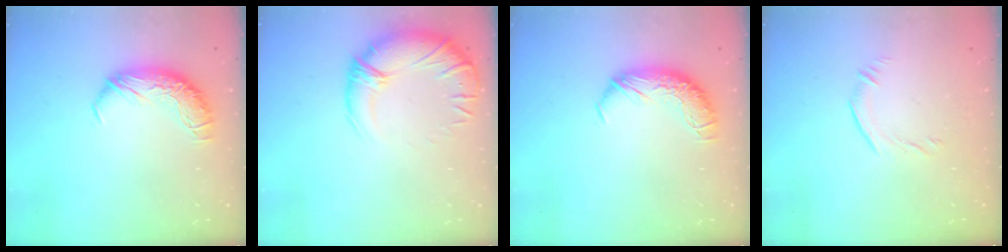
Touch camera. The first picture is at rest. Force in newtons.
{"total": 3.3, "press": 0.6, "slide": 3.2}
{"total": 0.0}
{"total": 5.7, "press": 5.6, "slide": 1.2}